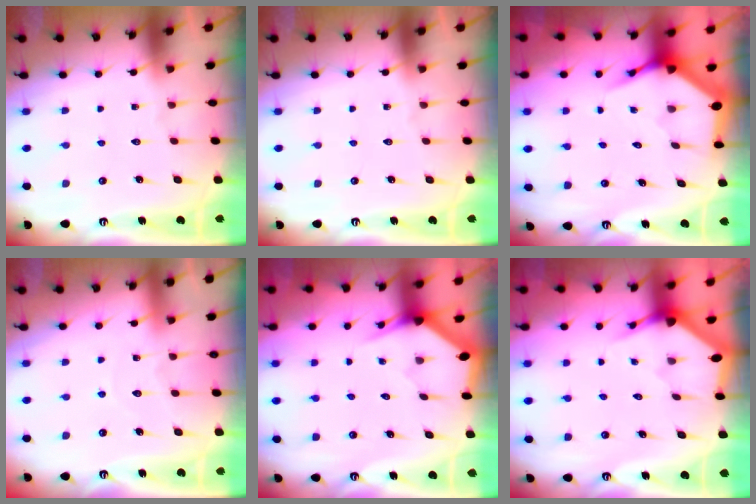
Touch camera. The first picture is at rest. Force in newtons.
{"total": 0.0}
{"total": 3.8, "press": 3.8, "slide": 0.6}
{"total": 4.6, "press": 4.6, "slide": 0.3}
{"total": 2.9, "press": 2.9, "slide": 0.0}
{"total": 2.9, "press": 2.9, "slide": 0.1}